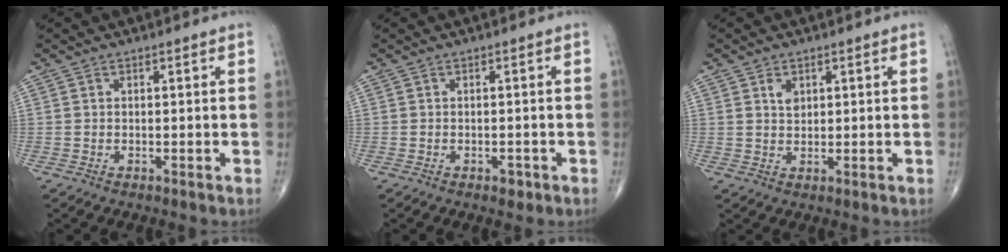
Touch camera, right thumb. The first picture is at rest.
{"total": 1.5, "force": [-0.8, 0.9, 0.9], "torque": [-0.005, 0.003, -0.008]}
{"total": 2.6, "force": [1.2, 1.7, 1.5], "torque": [-0.017, -0.007, 0.023]}